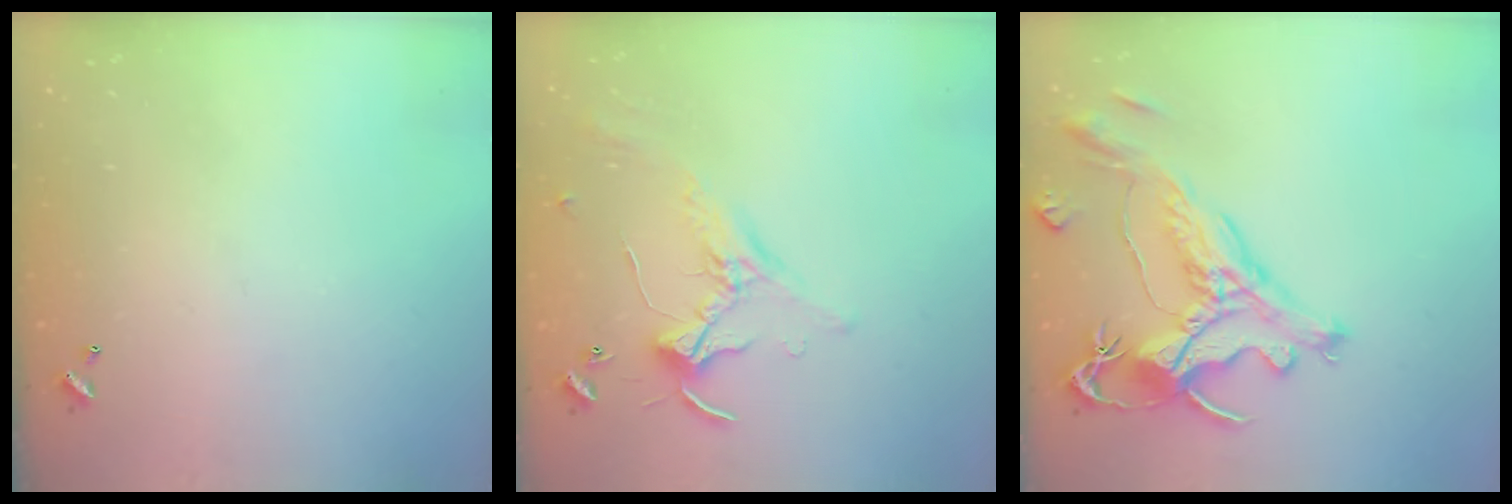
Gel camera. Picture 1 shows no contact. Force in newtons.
{"total": 0.8, "press": 0.7, "slide": 0.4}
{"total": 2.1, "press": 1.6, "slide": 1.3}